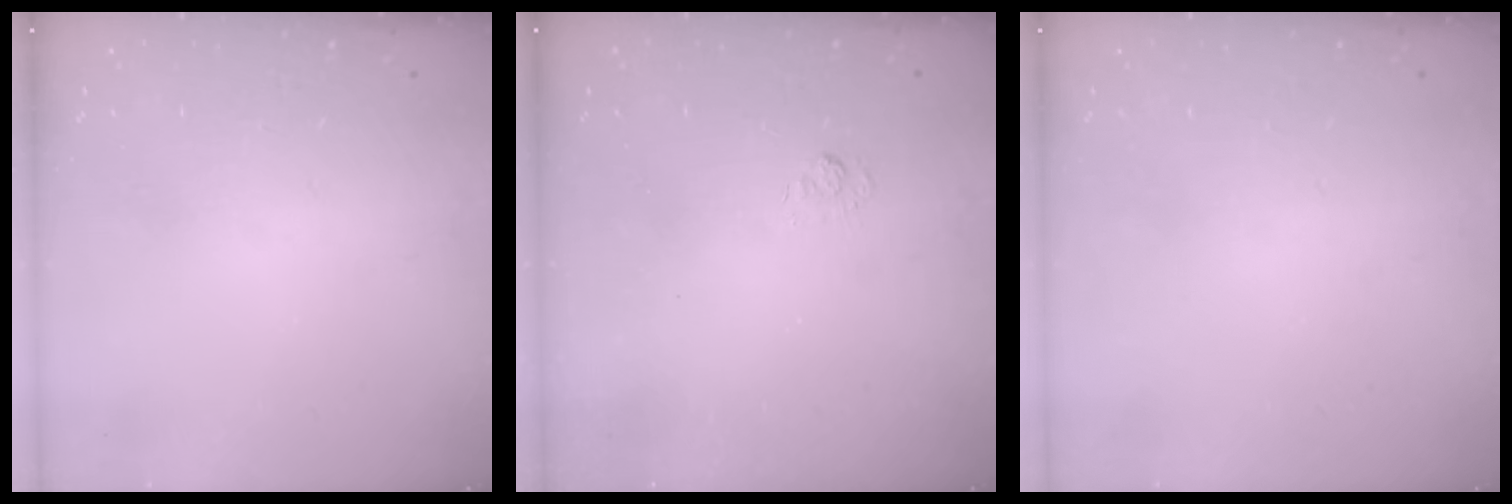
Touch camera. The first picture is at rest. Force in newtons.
{"total": 2.7, "press": 2.3, "slide": 1.5}
{"total": 0.0}